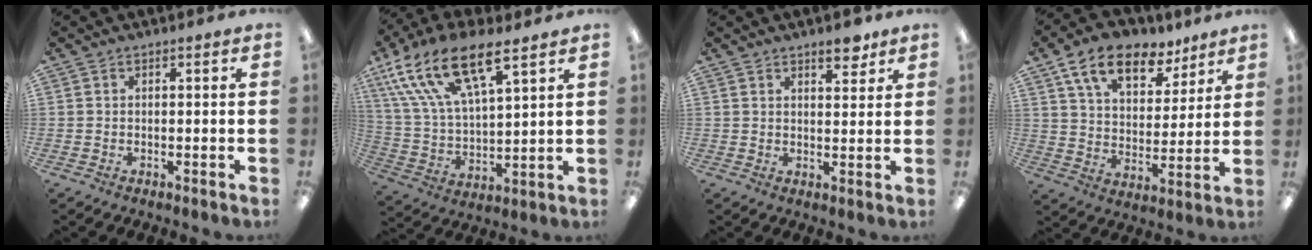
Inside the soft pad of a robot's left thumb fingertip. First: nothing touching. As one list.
[{"total": 19.0, "force": [12.1, 7.5, 12.6], "torque": [-0.254, -0.056, 0.213]}, {"total": 5.0, "force": [3.7, 2.1, 2.7], "torque": [-0.020, -0.021, 0.059]}, {"total": 14.6, "force": [9.4, 7.9, 7.8], "torque": [-0.133, -0.036, 0.170]}]